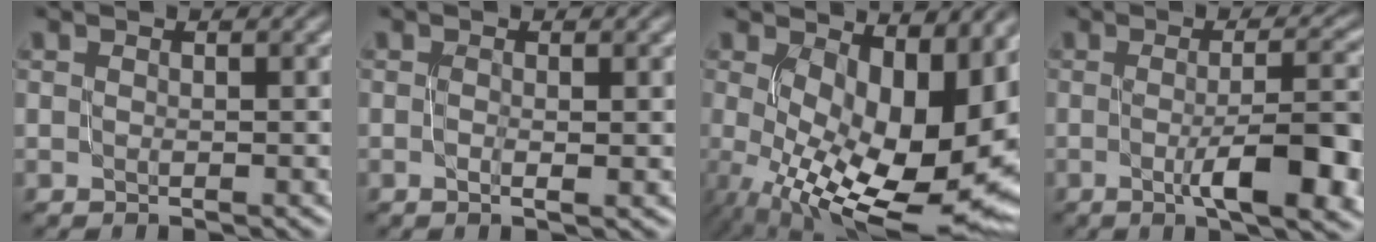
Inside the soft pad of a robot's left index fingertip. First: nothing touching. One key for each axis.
{"total": 1.0, "fx": -0.1, "fy": 0.3, "fz": 1.0, "tx": -0.020, "ty": -0.002, "tz": -0.001}
{"total": 15.7, "fx": -0.6, "fy": 8.2, "fz": 13.3, "tx": -0.182, "ty": -0.030, "tz": 0.013}
{"total": 9.5, "fx": -2.1, "fy": 2.5, "fz": 9.0, "tx": -0.119, "ty": -0.004, "tz": -0.025}